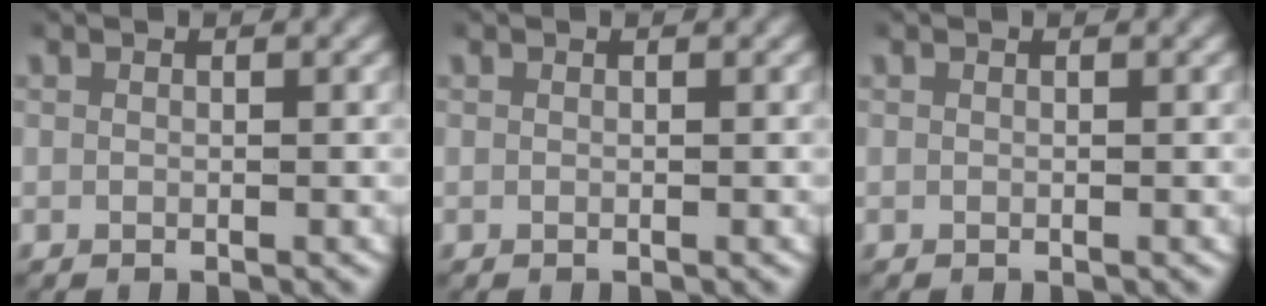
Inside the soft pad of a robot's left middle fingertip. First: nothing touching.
{"total": 0.0}
{"total": 0.0}